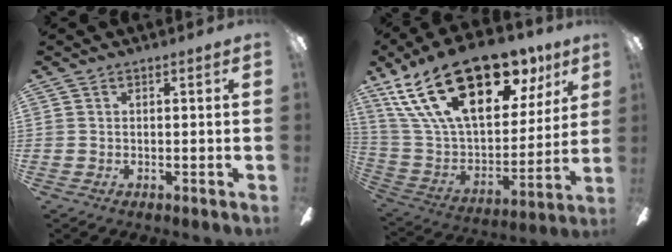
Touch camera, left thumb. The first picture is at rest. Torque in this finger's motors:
{"motor_torque": [2.81, 2.20, 1.75, -1.02, 0.56]}